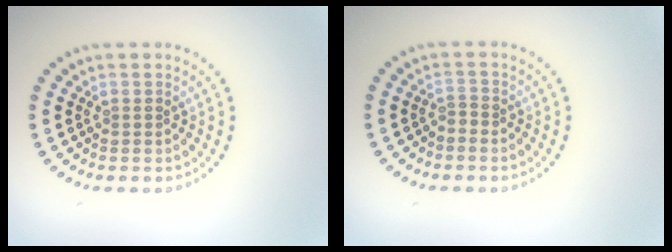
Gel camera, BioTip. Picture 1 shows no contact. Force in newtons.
{"total": 0.6, "press": 0.3, "slide": 0.5}